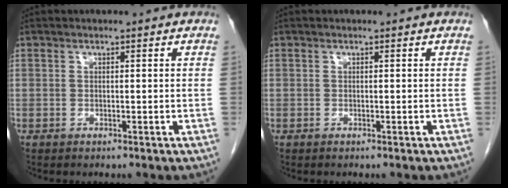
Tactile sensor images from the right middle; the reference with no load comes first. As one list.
[{"total": 0.0}]